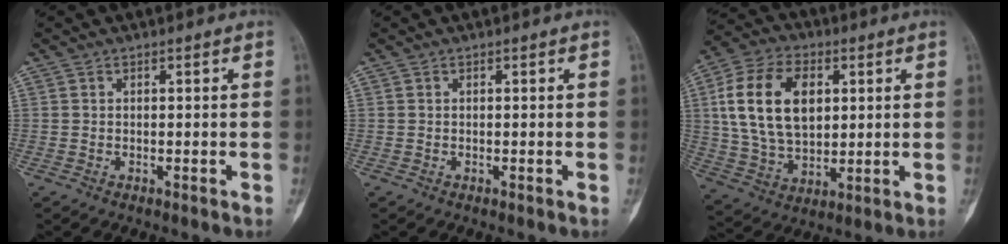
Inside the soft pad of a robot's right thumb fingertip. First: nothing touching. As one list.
[{"total": 0.0}, {"total": 17.7, "force": [3.9, 11.3, 13.0], "torque": [-0.221, -0.002, 0.076]}]